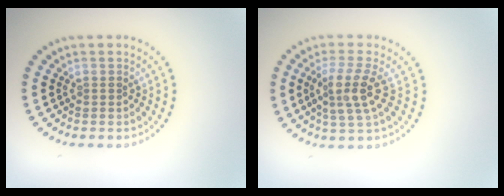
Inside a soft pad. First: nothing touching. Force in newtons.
{"total": 3.5, "press": 2.9, "slide": 1.9}